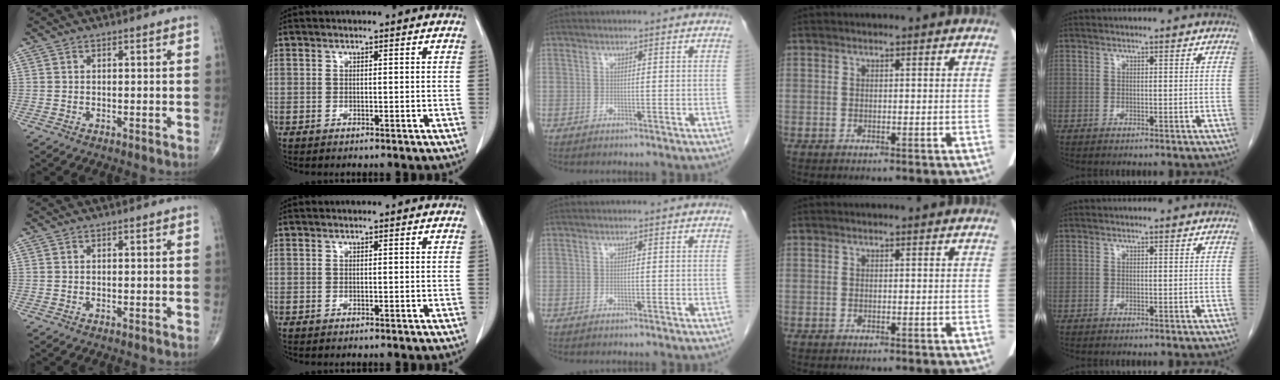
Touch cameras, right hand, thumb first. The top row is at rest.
{}